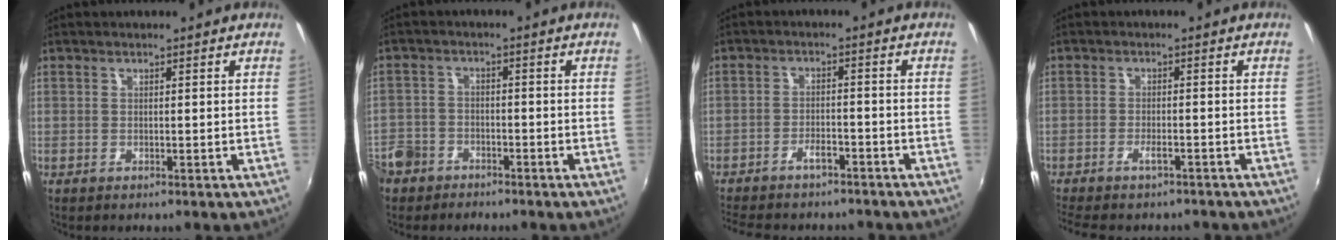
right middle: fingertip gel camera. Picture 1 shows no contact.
{"total": 9.2, "force": [-5.8, 6.8, 2.3], "torque": [-0.080, 0.017, -0.103]}
{"total": 9.4, "force": [-8.0, 3.0, 3.8], "torque": [-0.095, -0.002, -0.120]}
{"total": 6.5, "force": [-5.5, 1.8, 3.2], "torque": [-0.079, -0.013, -0.087]}